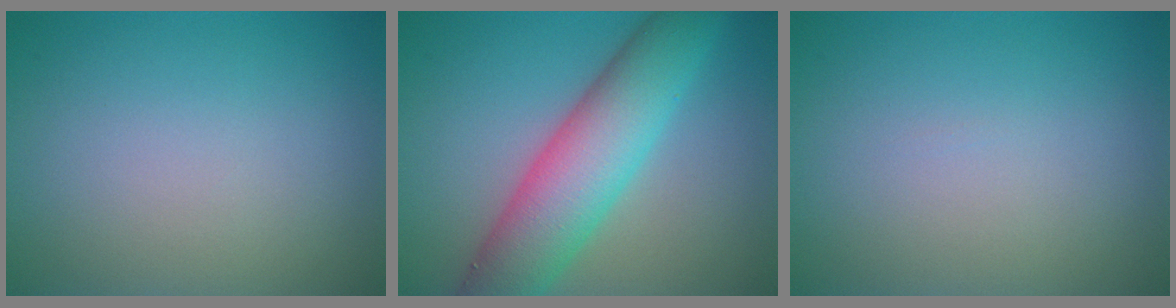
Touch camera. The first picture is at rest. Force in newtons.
{"total": 8.5, "press": 8.5, "slide": 0.2}
{"total": 0.0}